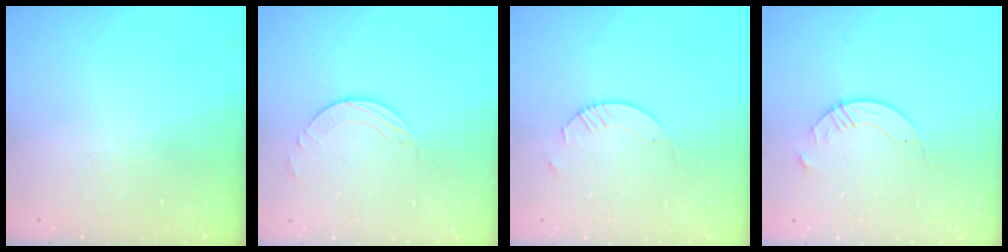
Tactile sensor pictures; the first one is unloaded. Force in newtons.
{"total": 2.8, "press": 2.8, "slide": 0.2}
{"total": 4.5, "press": 4.5, "slide": 0.5}
{"total": 5.6, "press": 5.6, "slide": 0.7}